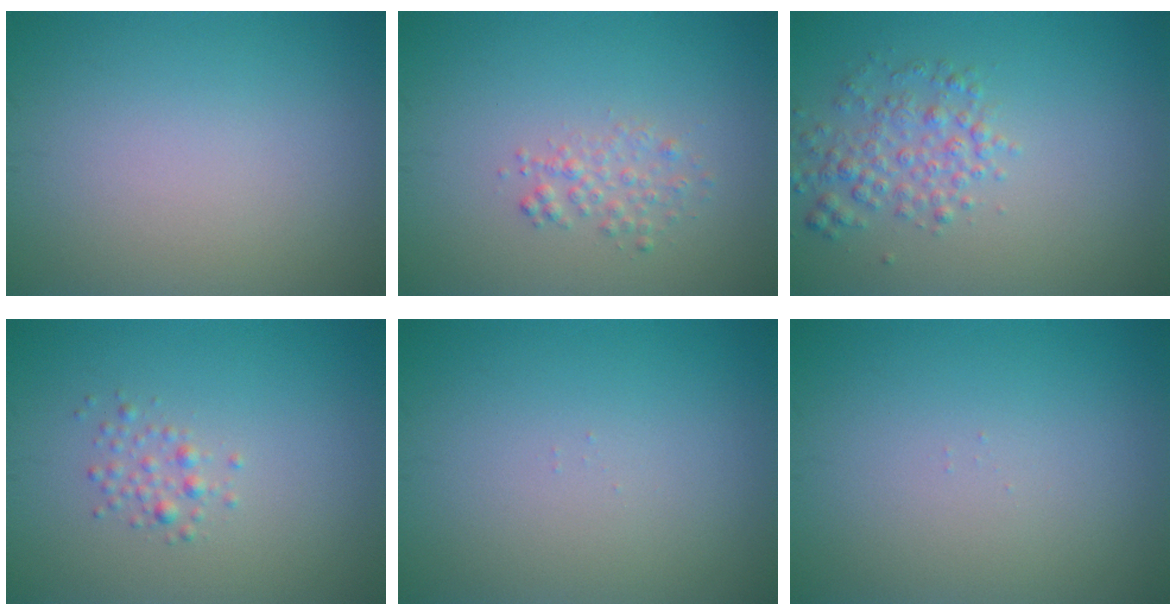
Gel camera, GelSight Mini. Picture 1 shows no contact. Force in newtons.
{"total": 1.6, "press": 1.6, "slide": 0.1}
{"total": 2.9, "press": 2.9, "slide": 0.1}
{"total": 1.3, "press": 1.3, "slide": 0.1}
{"total": 0.0}
{"total": 0.0}